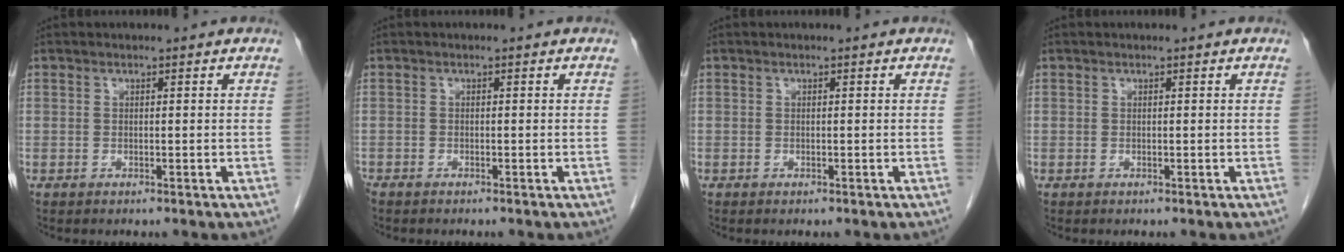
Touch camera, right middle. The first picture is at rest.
{"total": 0.8, "force": [-0.7, 0.2, 0.2], "torque": [-0.011, -0.002, -0.017]}
{"total": 0.0}
{"total": 0.0}